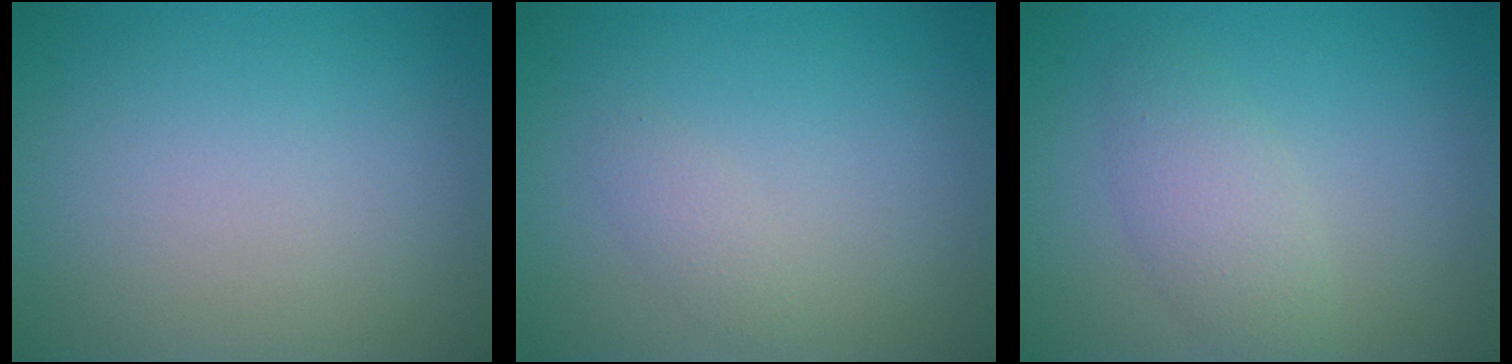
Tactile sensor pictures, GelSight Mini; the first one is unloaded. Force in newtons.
{"total": 1.0, "press": 1.0, "slide": 0.0}
{"total": 2.7, "press": 2.7, "slide": 0.1}